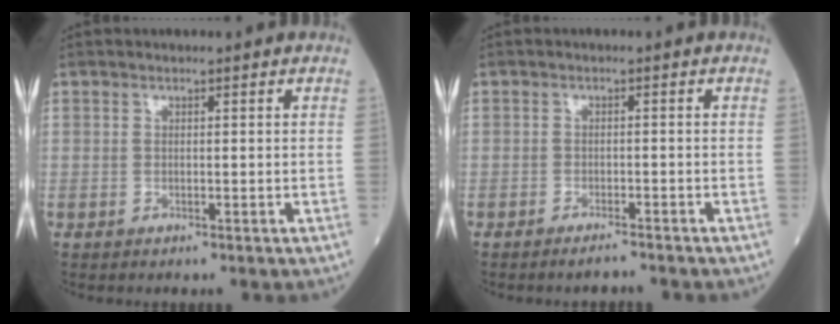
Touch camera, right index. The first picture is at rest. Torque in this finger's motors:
{"motor_torque": [-0.09, -0.02, -0.01, -0.04]}